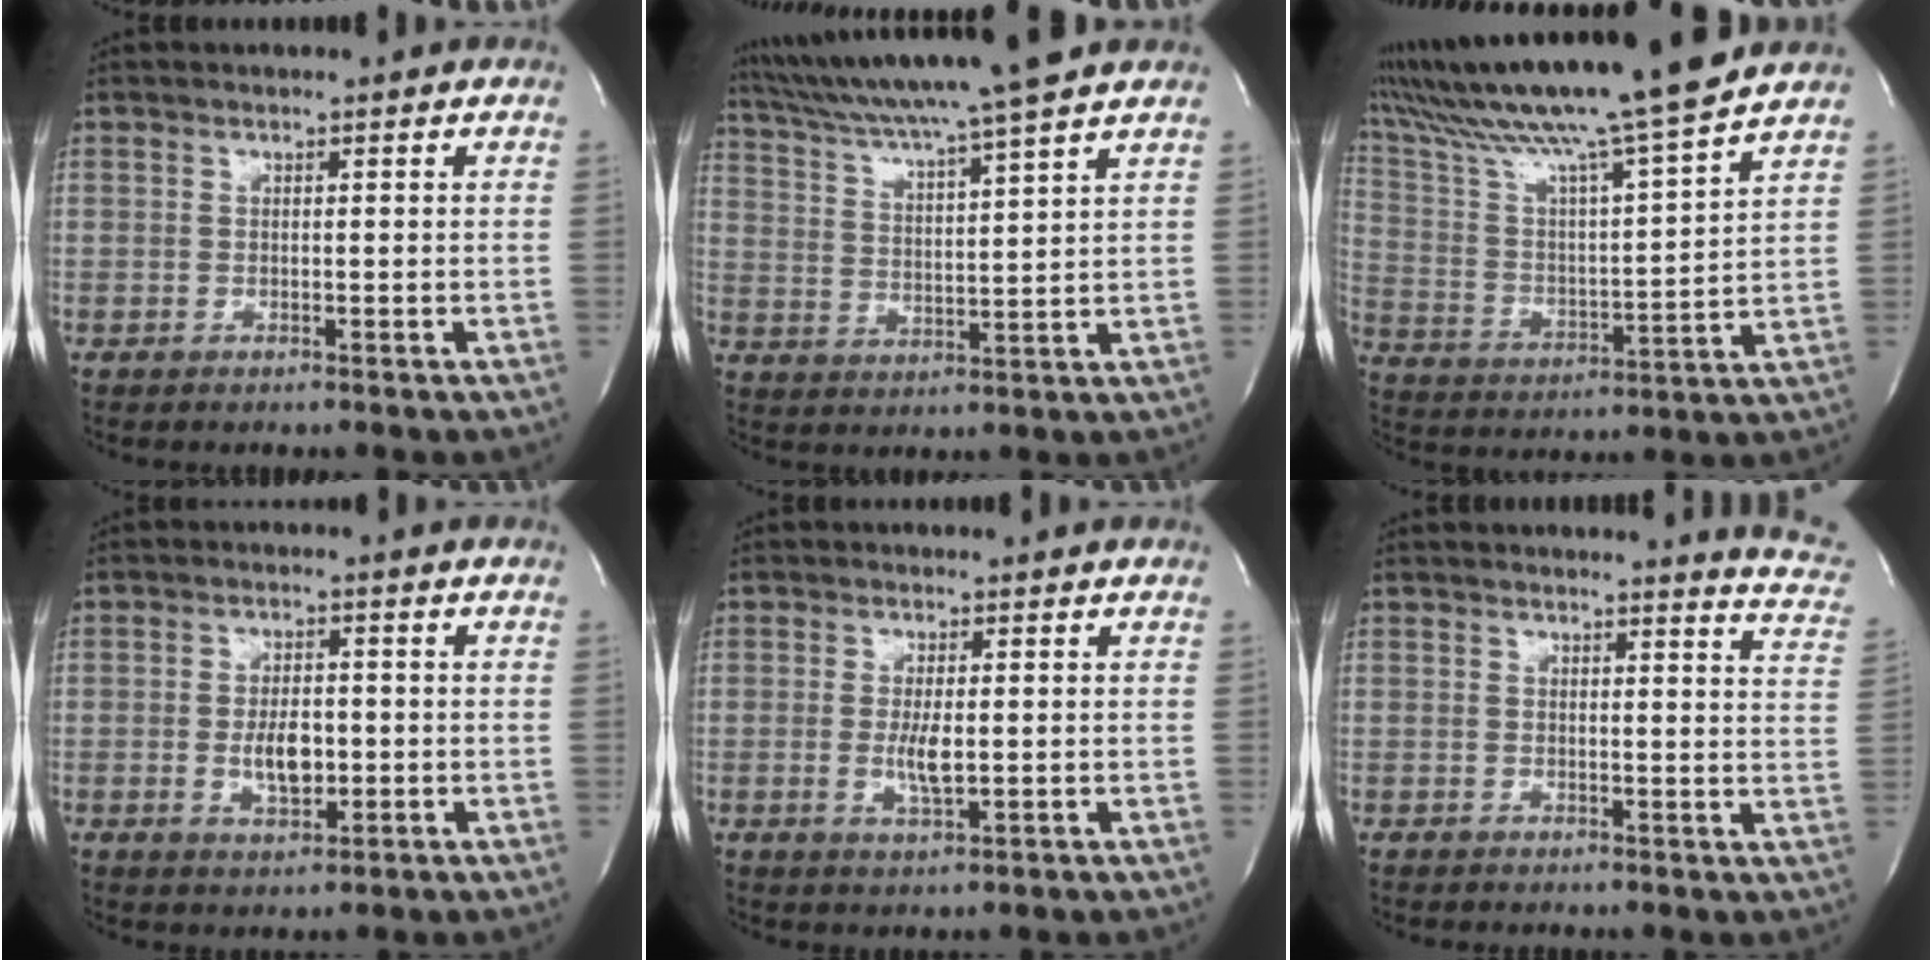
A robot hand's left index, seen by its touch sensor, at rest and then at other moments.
{"total": 16.8, "force": [14.6, -1.3, 8.2], "torque": [-0.150, 0.000, 0.233]}
{"total": 21.9, "force": [18.3, -0.9, 12.0], "torque": [-0.221, 0.000, 0.302]}
{"total": 5.3, "force": [-1.0, 2.4, 4.6], "torque": [-0.080, -0.004, -0.011]}
{"total": 3.8, "force": [-0.3, 0.9, 3.7], "torque": [-0.074, -0.009, -0.004]}
{"total": 8.3, "force": [8.1, 0.0, 1.9], "torque": [-0.005, -0.074, 0.054]}